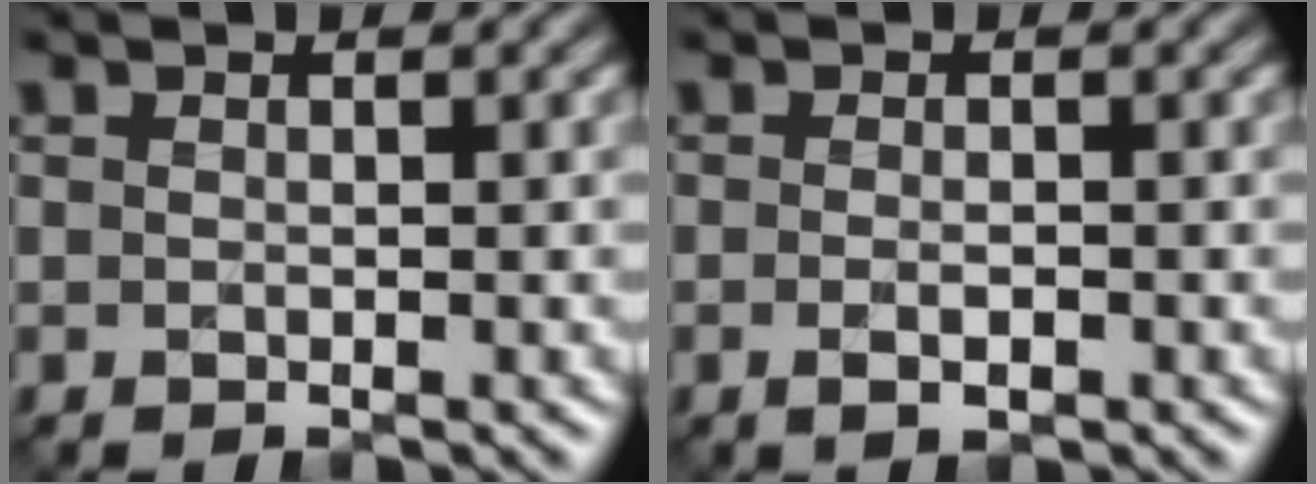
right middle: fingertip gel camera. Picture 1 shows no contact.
{"total": 1.5, "force": [-0.5, 0.5, 1.3], "torque": [-0.025, -0.005, -0.011]}